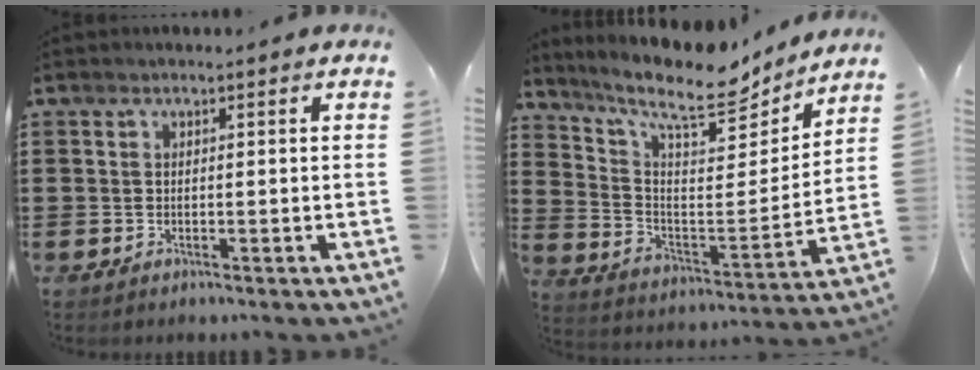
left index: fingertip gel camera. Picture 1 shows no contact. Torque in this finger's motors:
{"motor_torque": [2.14, 0.00, 0.40, 0.21]}